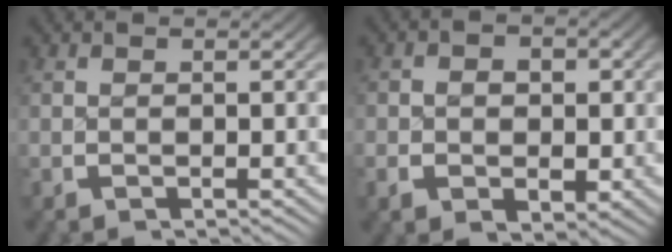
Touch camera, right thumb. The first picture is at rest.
{"total": 3.8, "force": [-0.4, 2.9, 2.5], "torque": [-0.036, -0.009, -0.003]}